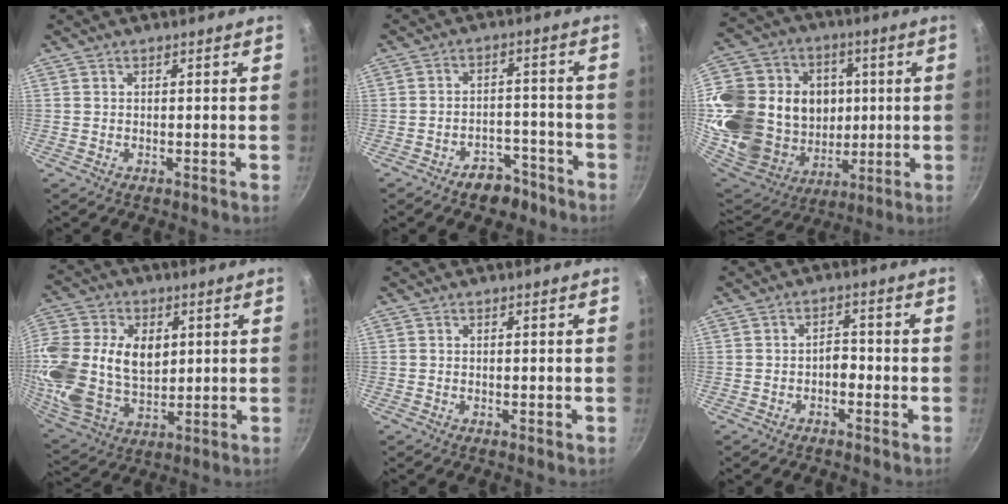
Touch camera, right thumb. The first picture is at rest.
{"total": 6.8, "force": [-4.9, 3.8, 2.7], "torque": [-0.014, 0.051, -0.062]}
{"total": 33.0, "force": [4.3, 27.3, 18.0], "torque": [-0.372, 0.019, 0.100]}
{"total": 23.1, "force": [3.7, 16.3, 16.0], "torque": [-0.352, 0.003, 0.073]}
{"total": 0.6, "force": [-0.1, 0.2, 0.6], "torque": [-0.008, 0.000, -0.002]}
{"total": 2.6, "force": [-1.3, 1.5, 1.7], "torque": [-0.013, 0.021, -0.022]}